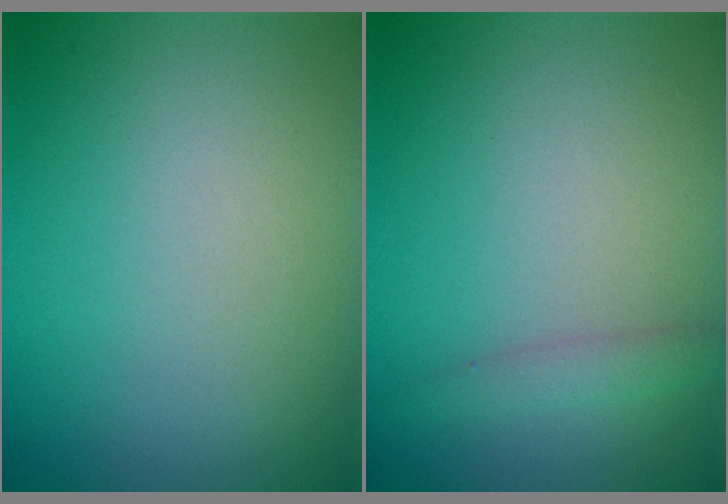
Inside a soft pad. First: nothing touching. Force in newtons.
{"total": 1.4, "press": 1.4, "slide": 0.1}